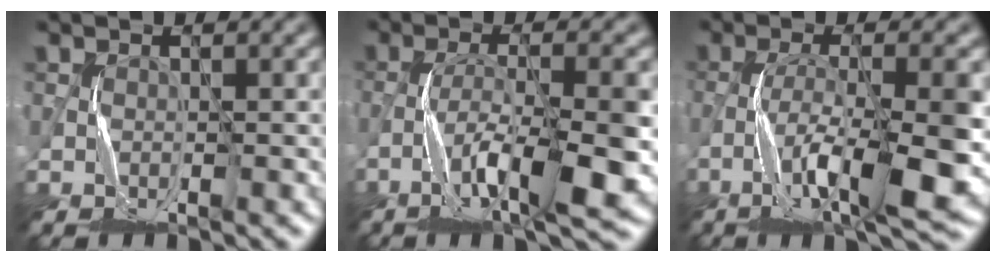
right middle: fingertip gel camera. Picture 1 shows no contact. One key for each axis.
{"total": 8.6, "fx": -4.1, "fy": 1.7, "fz": 7.4, "tx": -0.130, "ty": 0.003, "tz": -0.072}
{"total": 9.9, "fx": -4.3, "fy": 2.0, "fz": 8.7, "tx": -0.152, "ty": -0.001, "tz": -0.073}